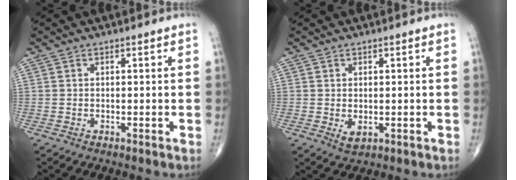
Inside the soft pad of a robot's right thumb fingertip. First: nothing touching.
{"total": 2.1, "force": [-0.2, 1.3, 1.6], "torque": [-0.022, -0.003, 0.005]}